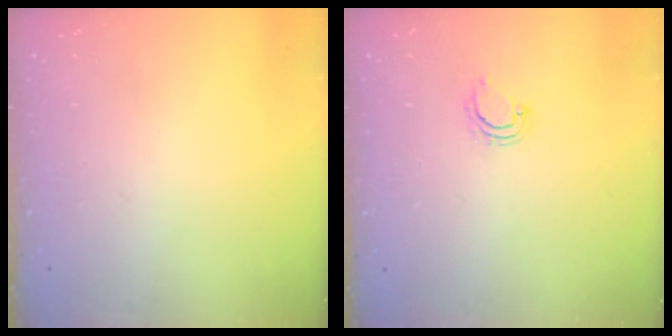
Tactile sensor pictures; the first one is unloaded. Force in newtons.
{"total": 4.2, "press": 4.2, "slide": 0.4}